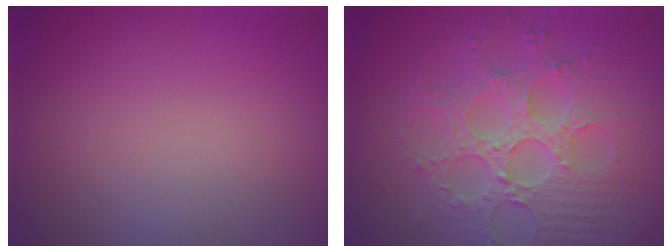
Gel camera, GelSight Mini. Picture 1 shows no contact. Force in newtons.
{"total": 8.2, "press": 6.0, "slide": 5.6}